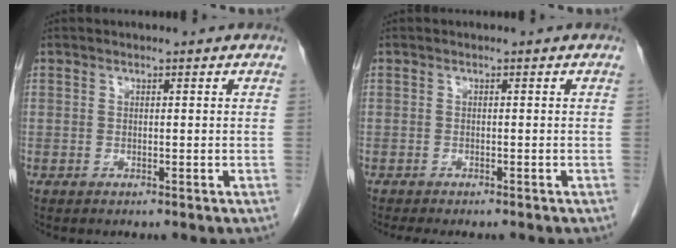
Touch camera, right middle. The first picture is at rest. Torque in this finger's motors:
{"motor_torque": [0.40, -0.26, 0.02, 0.03]}